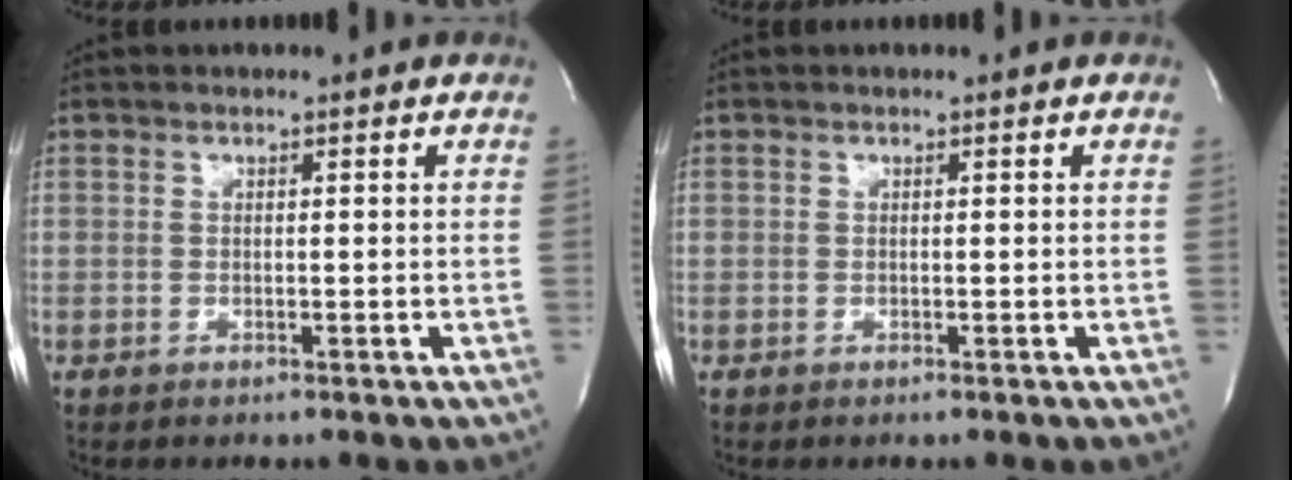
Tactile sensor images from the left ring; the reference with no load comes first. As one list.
[{"total": 0.0}]